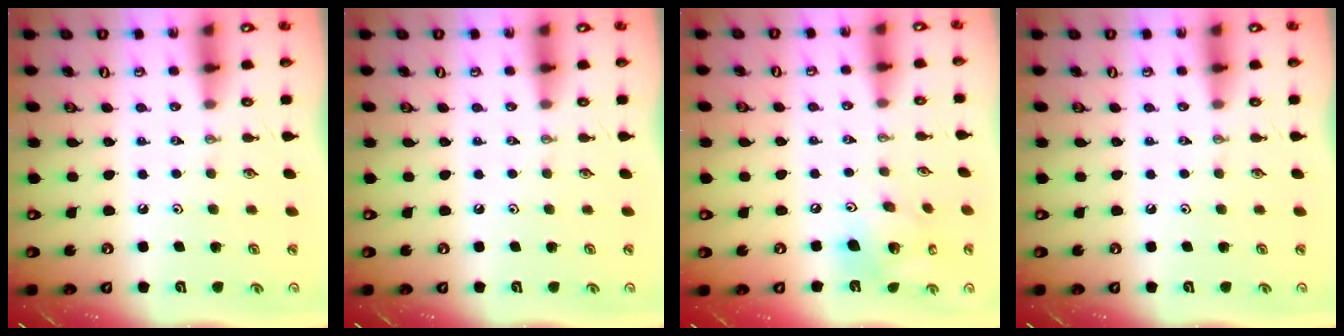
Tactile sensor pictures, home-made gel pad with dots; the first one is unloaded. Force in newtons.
{"total": 0.0}
{"total": 15.3, "press": 15.1, "slide": 2.1}
{"total": 0.0}